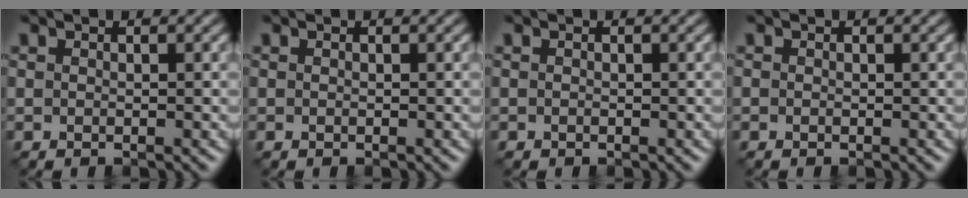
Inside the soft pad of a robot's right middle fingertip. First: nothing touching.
{"total": 0.0}
{"total": 0.0}
{"total": 0.0}